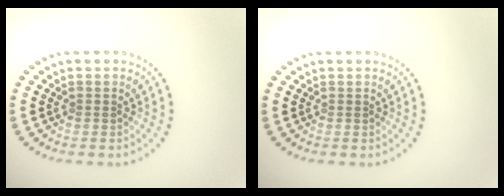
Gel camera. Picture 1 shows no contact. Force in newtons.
{"total": 0.0}